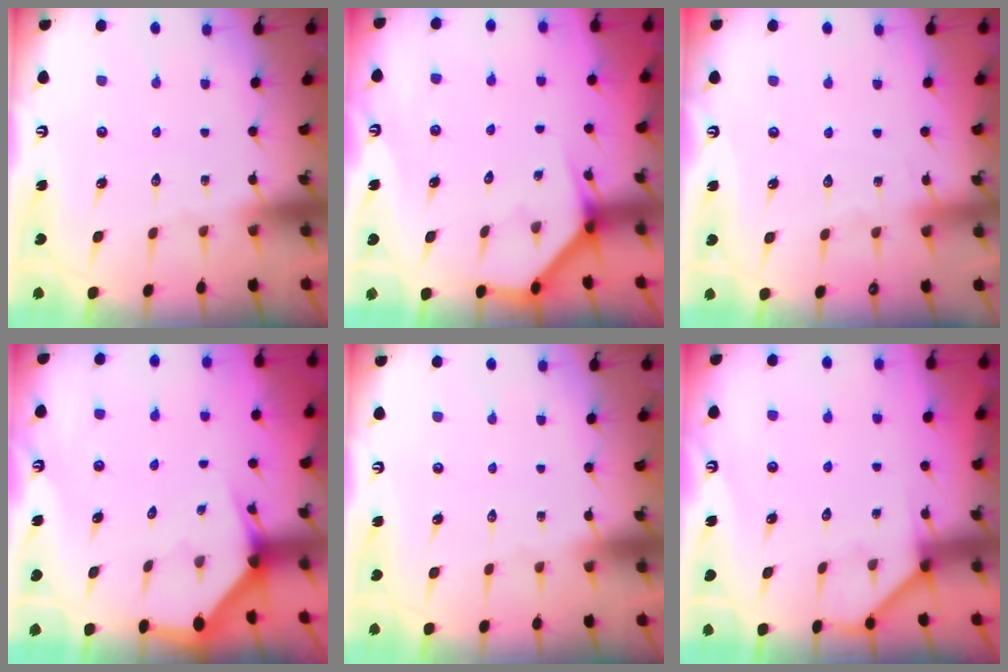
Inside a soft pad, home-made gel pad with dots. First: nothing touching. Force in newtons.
{"total": 3.7, "press": 3.7, "slide": 0.3}
{"total": 4.6, "press": 4.5, "slide": 0.6}
{"total": 2.9, "press": 2.9, "slide": 0.0}
{"total": 0.0}
{"total": 2.9, "press": 2.9, "slide": 0.5}